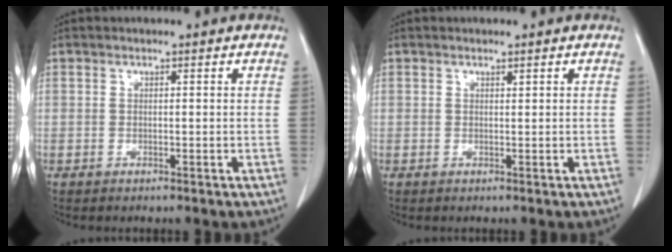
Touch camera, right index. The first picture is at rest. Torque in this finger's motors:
{"motor_torque": [0.02, 0.06, 0.02, -0.01]}